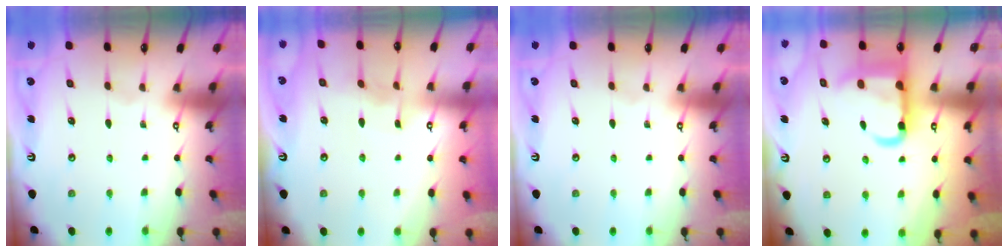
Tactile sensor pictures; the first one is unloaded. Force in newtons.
{"total": 4.2, "press": 4.2, "slide": 0.1}
{"total": 0.0}
{"total": 15.2, "press": 15.0, "slide": 1.8}